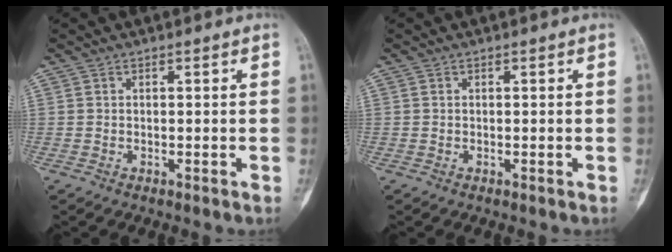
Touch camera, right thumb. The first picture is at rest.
{"total": 0.0}